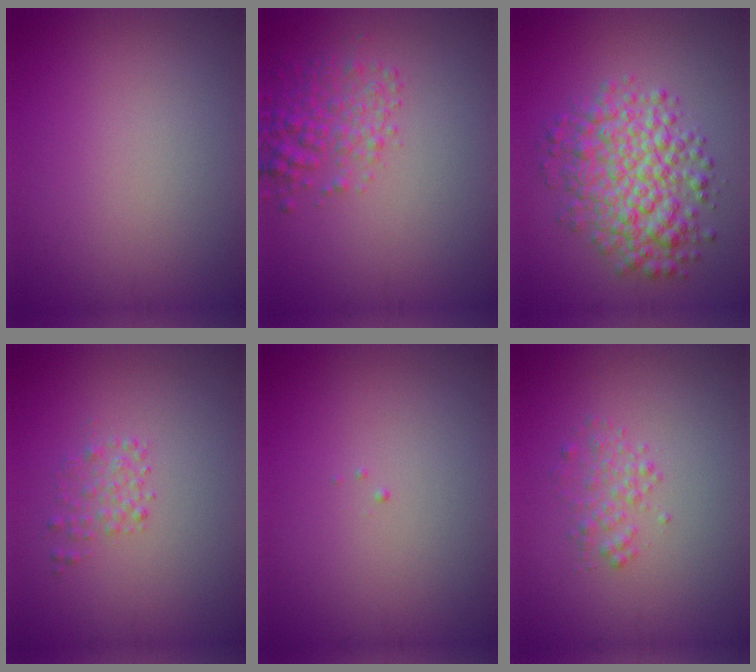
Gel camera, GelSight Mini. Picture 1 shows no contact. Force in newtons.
{"total": 3.1, "press": 3.1, "slide": 0.1}
{"total": 6.2, "press": 6.2, "slide": 0.1}
{"total": 1.4, "press": 1.4, "slide": 0.1}
{"total": 0.0}
{"total": 1.5, "press": 1.5, "slide": 0.0}